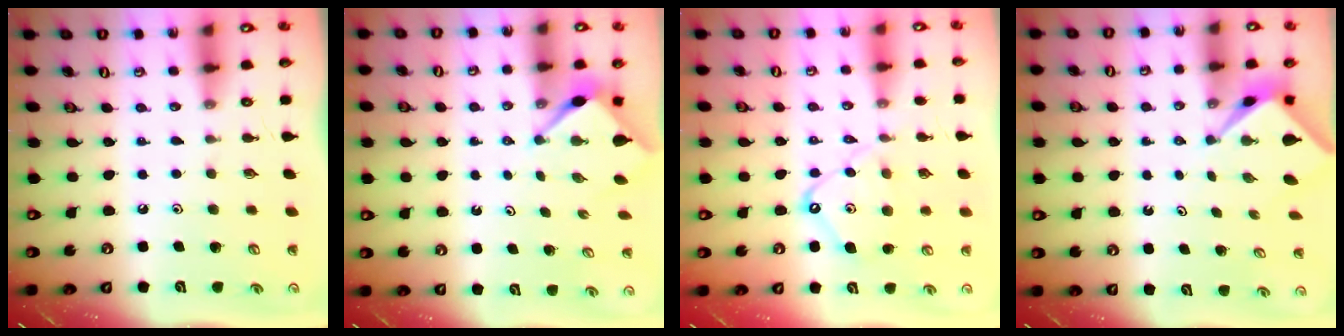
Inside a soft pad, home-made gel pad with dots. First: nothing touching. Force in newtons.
{"total": 2.8, "press": 2.8, "slide": 0.3}
{"total": 10.3, "press": 10.3, "slide": 1.0}
{"total": 2.2, "press": 2.1, "slide": 0.2}